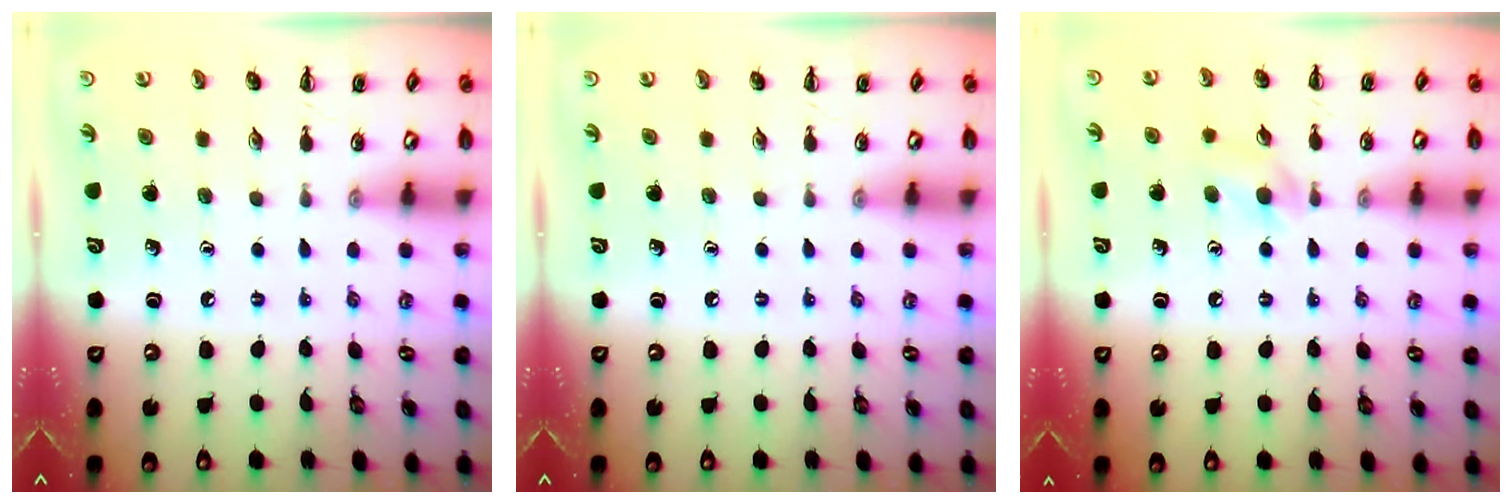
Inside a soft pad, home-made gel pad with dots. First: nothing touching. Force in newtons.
{"total": 0.0}
{"total": 5.1, "press": 4.7, "slide": 2.0}